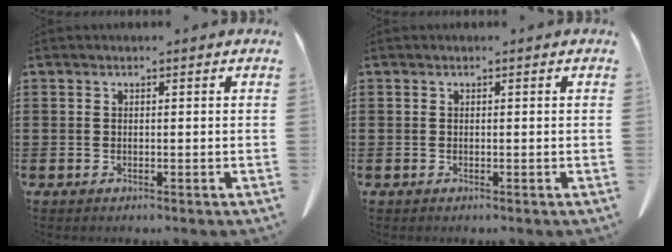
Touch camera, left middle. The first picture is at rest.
{"total": 0.0}